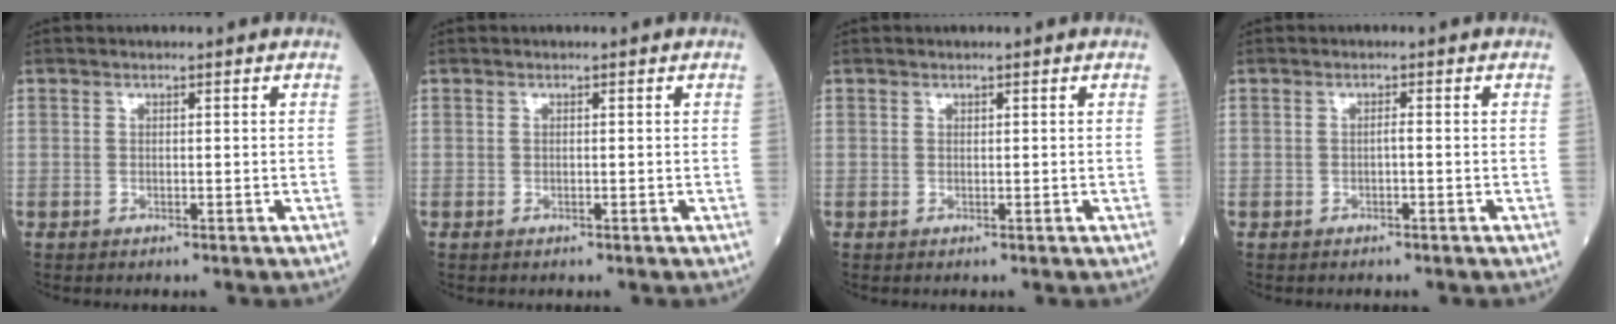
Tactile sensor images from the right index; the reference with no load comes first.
{"total": 0.0}
{"total": 0.0}
{"total": 0.6, "force": [-0.2, 0.0, 0.6], "torque": [-0.008, 0.002, -0.005]}